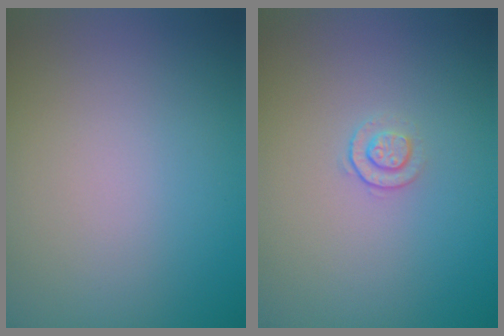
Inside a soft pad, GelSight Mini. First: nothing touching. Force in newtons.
{"total": 1.1, "press": 0.7, "slide": 0.9}